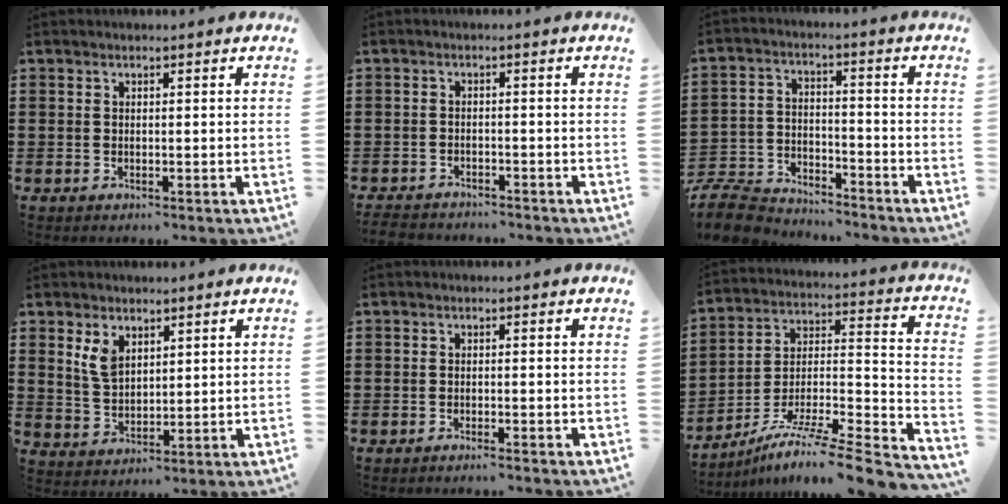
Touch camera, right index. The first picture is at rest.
{"total": 2.4, "force": [-2.4, 0.1, 0.0], "torque": [-0.013, -0.006, -0.054]}
{"total": 8.5, "force": [-8.3, 1.8, 1.1], "torque": [-0.038, 0.018, -0.168]}
{"total": 4.3, "force": [2.3, 2.6, 2.6], "torque": [-0.068, 0.004, 0.040]}
{"total": 1.2, "force": [-1.1, -0.3, 0.2], "torque": [-0.003, -0.002, -0.022]}
{"total": 8.3, "force": [-6.2, 0.5, 5.4], "torque": [-0.094, -0.009, -0.127]}